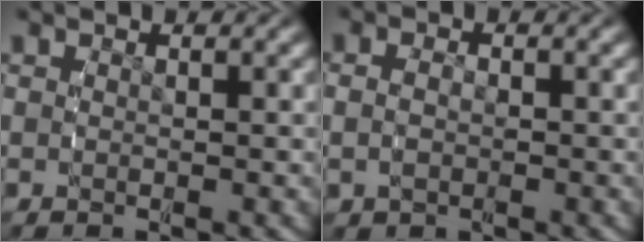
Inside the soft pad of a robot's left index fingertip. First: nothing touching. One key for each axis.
{"total": 1.8, "fx": -0.3, "fy": 1.3, "fz": 1.2, "tx": -0.033, "ty": -0.009, "tz": -0.001}